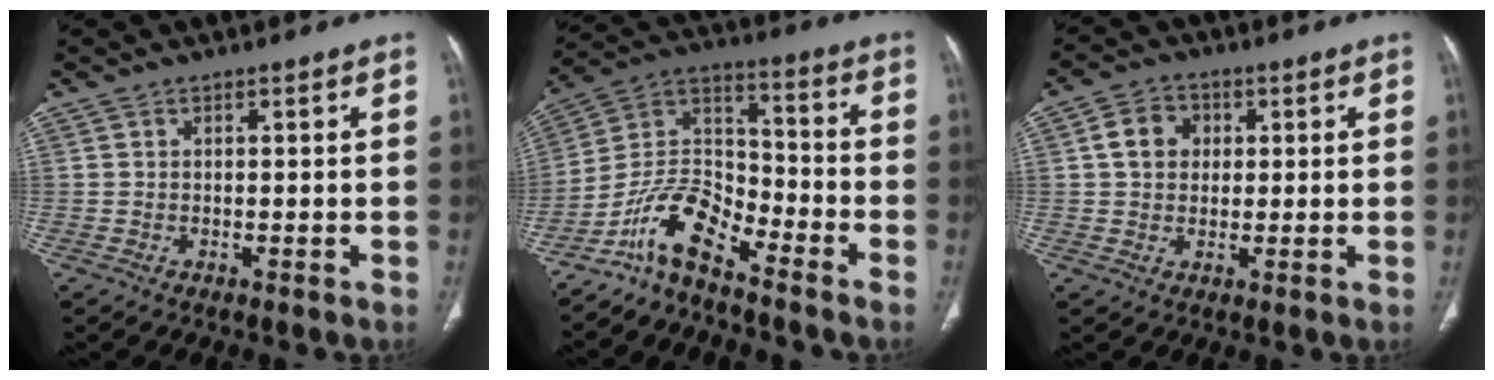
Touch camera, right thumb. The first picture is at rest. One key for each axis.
{"total": 10.7, "fx": -8.4, "fy": 3.7, "fz": 5.4, "tx": -0.097, "ty": 0.086, "tz": -0.171}
{"total": 6.4, "fx": 1.3, "fy": 5.3, "fz": 3.3, "tx": -0.038, "ty": 0.008, "tz": 0.015}